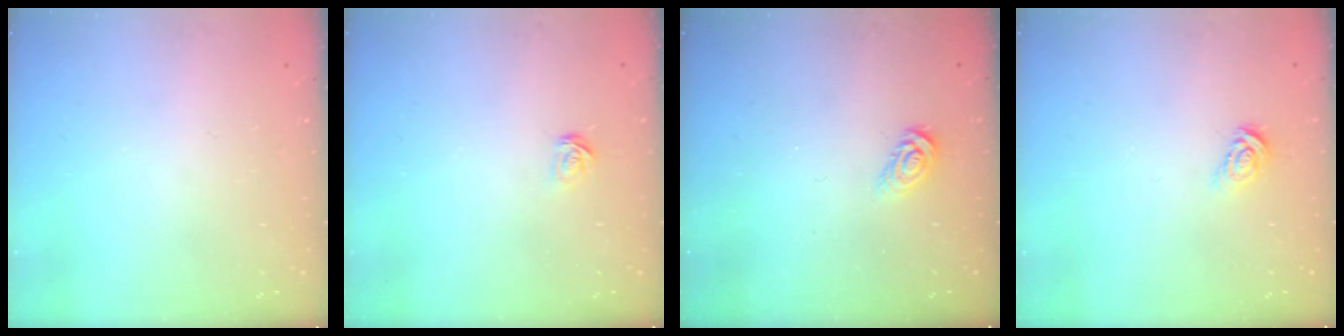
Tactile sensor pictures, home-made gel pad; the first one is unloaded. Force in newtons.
{"total": 2.3, "press": 2.3, "slide": 0.1}
{"total": 3.7, "press": 3.7, "slide": 0.4}
{"total": 6.0, "press": 6.0, "slide": 0.6}